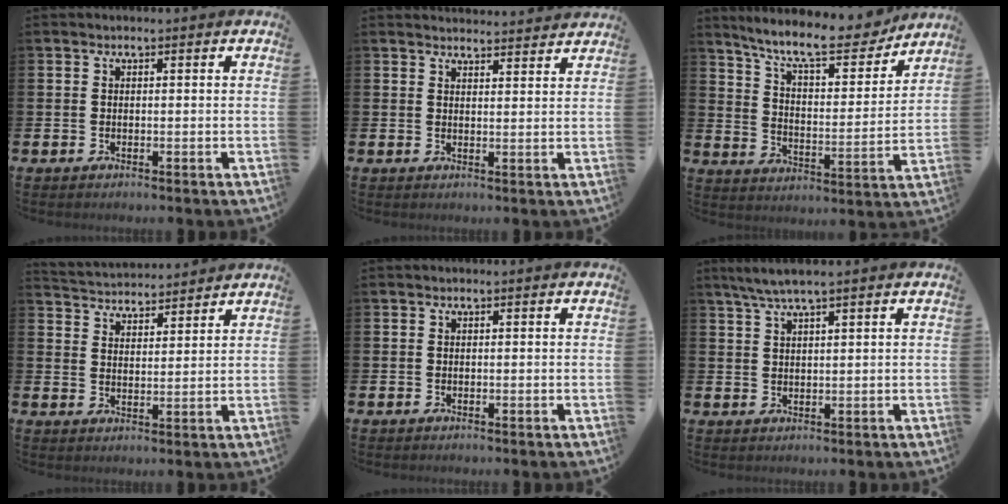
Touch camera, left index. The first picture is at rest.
{"total": 2.9, "force": [2.9, 0.1, -0.1], "torque": [0.005, -0.022, 0.051]}
{"total": 10.9, "force": [9.6, 2.3, 4.5], "torque": [-0.105, -0.064, 0.163]}
{"total": 4.1, "force": [4.0, 0.4, -0.6], "torque": [-0.009, -0.023, 0.074]}
{"total": 0.0}
{"total": 3.6, "force": [2.8, 0.1, 2.3], "torque": [-0.054, 0.002, 0.052]}